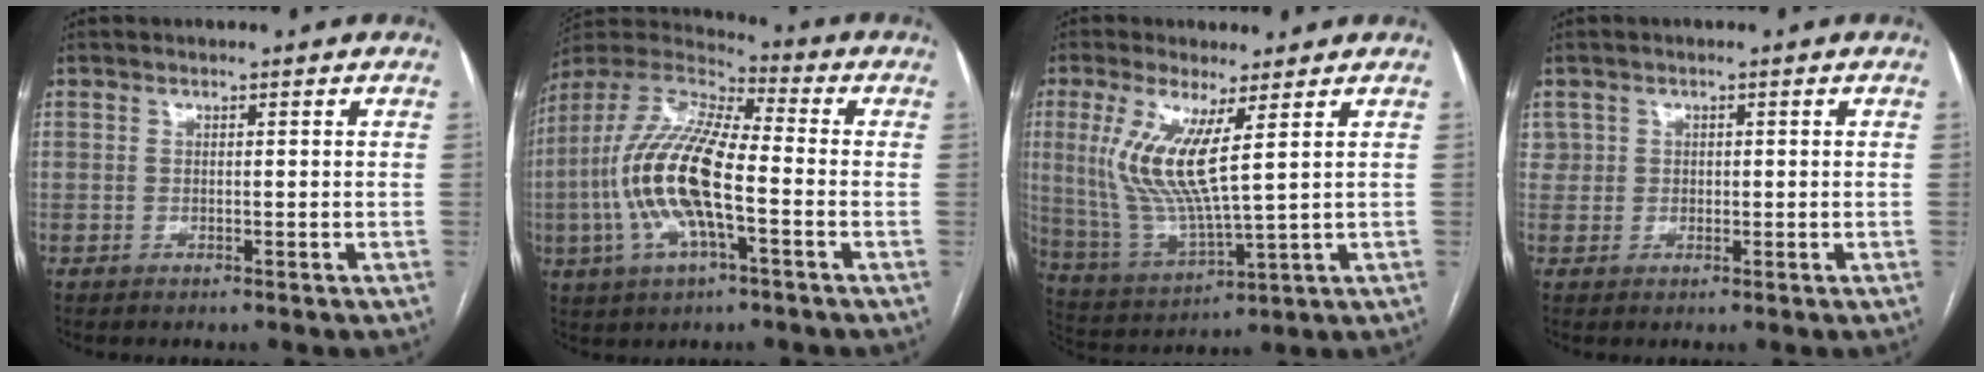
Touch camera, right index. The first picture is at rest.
{"total": 16.7, "force": [-3.1, 4.8, 15.7], "torque": [-0.338, 0.005, -0.061]}
{"total": 11.2, "force": [3.3, 1.4, 10.5], "torque": [-0.239, -0.019, 0.071]}
{"total": 2.1, "force": [0.5, 2.1, 0.2], "torque": [0.005, 0.011, 0.008]}